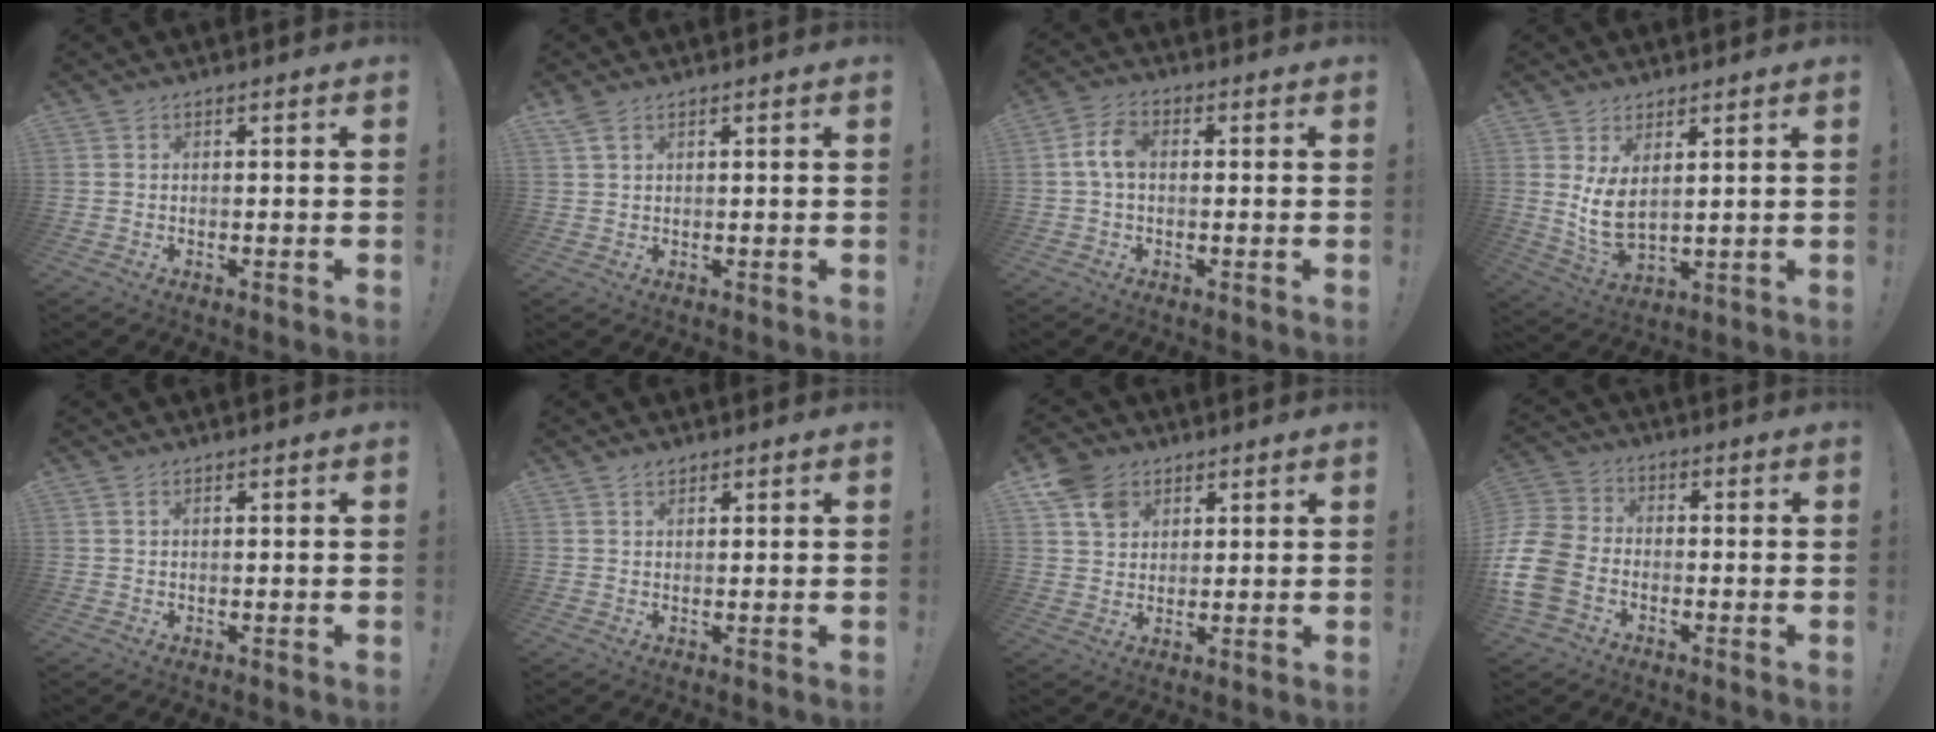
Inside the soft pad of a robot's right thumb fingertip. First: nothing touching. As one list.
[{"total": 2.7, "force": [1.7, 1.1, 1.8], "torque": [-0.034, -0.006, 0.031]}, {"total": 6.0, "force": [0.2, 3.6, 4.8], "torque": [-0.106, 0.014, 0.005]}, {"total": 7.7, "force": [3.0, 3.5, 6.1], "torque": [-0.127, -0.032, 0.057]}, {"total": 0.8, "force": [0.4, 0.4, 0.5], "torque": [-0.018, 0.003, 0.010]}, {"total": 1.7, "force": [1.3, 0.9, 0.6], "torque": [-0.011, -0.005, 0.025]}, {"total": 8.3, "force": [4.6, 6.2, 3.0], "torque": [-0.049, -0.017, 0.093]}, {"total": 13.2, "force": [-5.4, 9.5, 7.6], "torque": [-0.166, 0.040, -0.094]}]